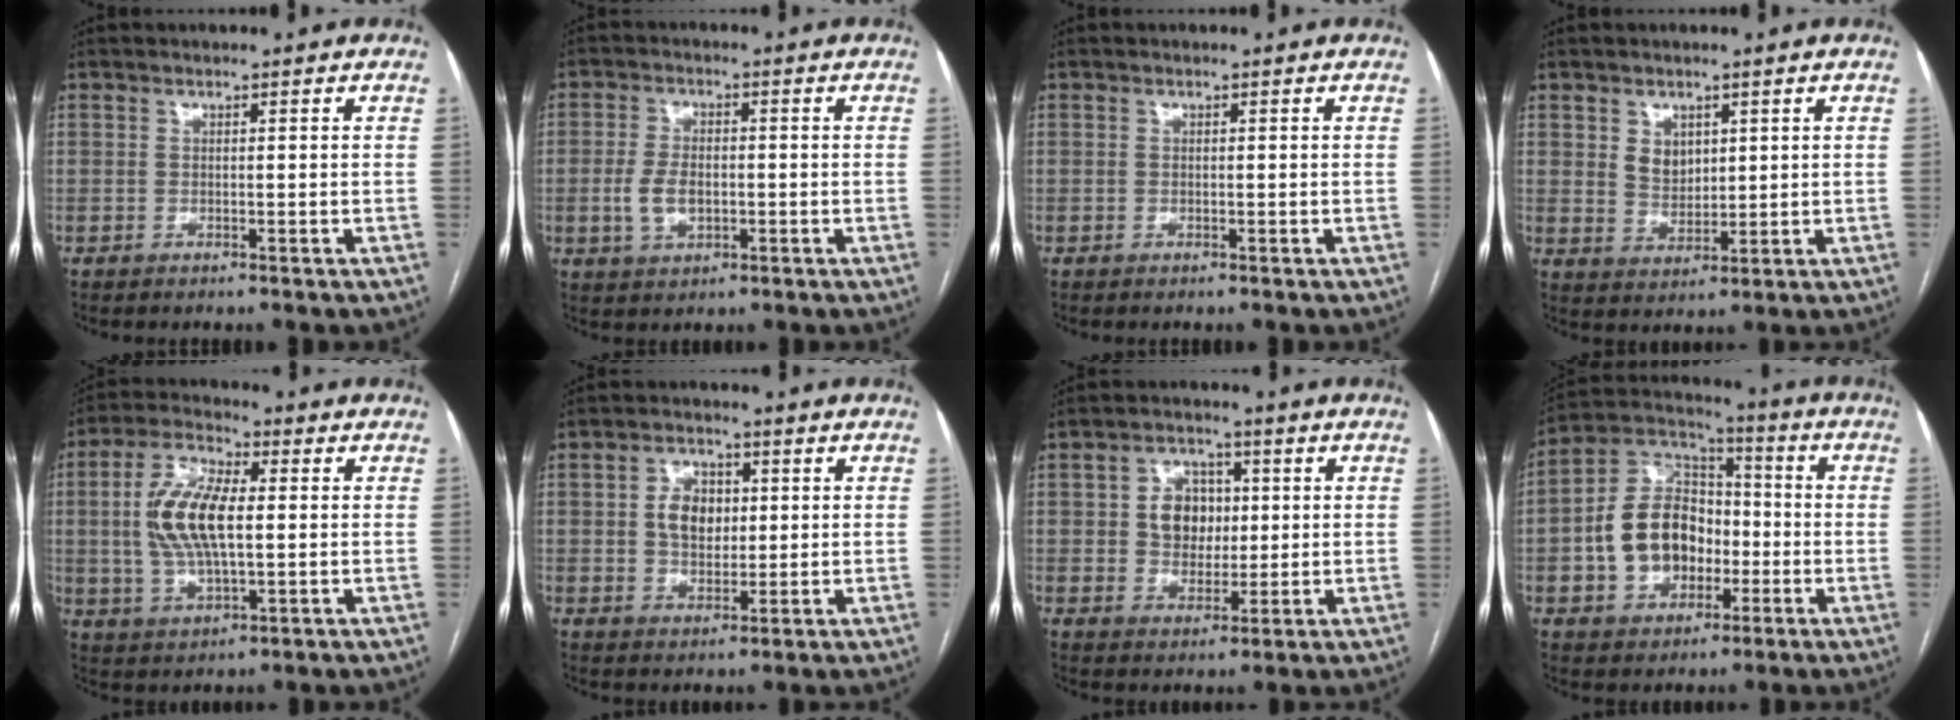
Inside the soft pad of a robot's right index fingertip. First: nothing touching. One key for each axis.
{"total": 5.1, "fx": -1.0, "fy": 2.9, "fz": 4.0, "tx": -0.086, "ty": 0.006, "tz": -0.014}
{"total": 0.0}
{"total": 4.1, "fx": 1.6, "fy": 3.0, "fz": 2.2, "tx": -0.041, "ty": 0.001, "tz": 0.039}
{"total": 11.9, "fx": 0.8, "fy": 4.4, "fz": 11.1, "tx": -0.237, "ty": 0.013, "tz": 0.017}
{"total": 5.9, "fx": 0.9, "fy": 4.2, "fz": 4.0, "tx": -0.075, "ty": 0.011, "tz": 0.021}
{"total": 6.8, "fx": 1.0, "fy": 5.4, "fz": 3.9, "tx": -0.068, "ty": 0.016, "tz": 0.023}
{"total": 13.2, "fx": -2.4, "fy": 9.6, "fz": 8.7, "tx": -0.184, "ty": 0.037, "tz": -0.035}